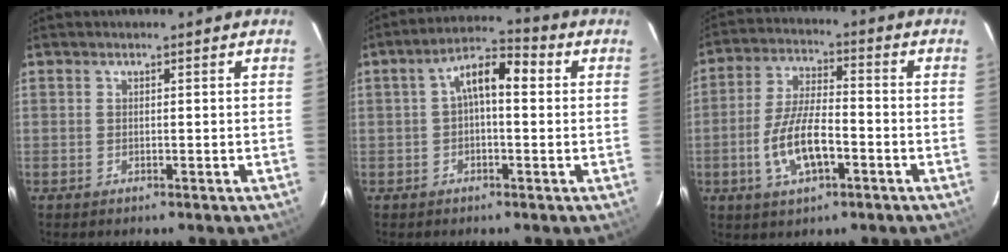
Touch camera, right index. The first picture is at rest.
{"total": 7.1, "force": [0.7, 3.0, 6.4], "torque": [-0.114, 0.029, 0.008]}
{"total": 10.1, "force": [-3.6, 3.8, 8.6], "torque": [-0.176, 0.001, -0.064]}